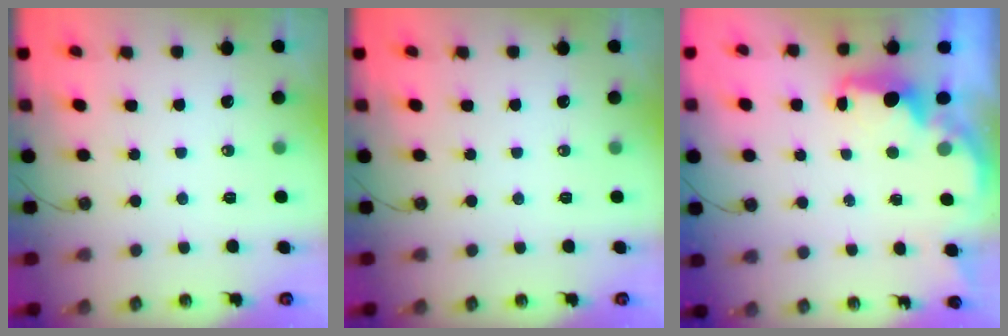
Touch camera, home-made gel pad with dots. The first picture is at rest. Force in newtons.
{"total": 0.0}
{"total": 2.4, "press": 2.2, "slide": 0.7}